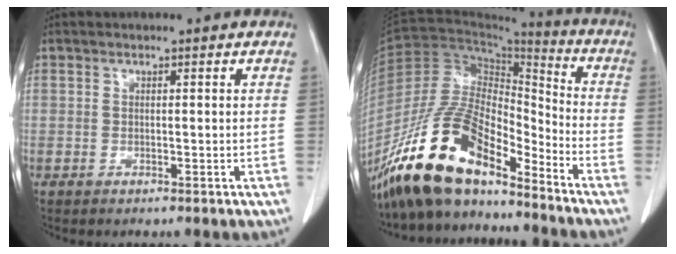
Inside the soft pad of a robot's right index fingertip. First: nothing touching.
{"total": 17.0, "force": [-12.9, 5.3, 9.7], "torque": [-0.187, 0.019, -0.239]}